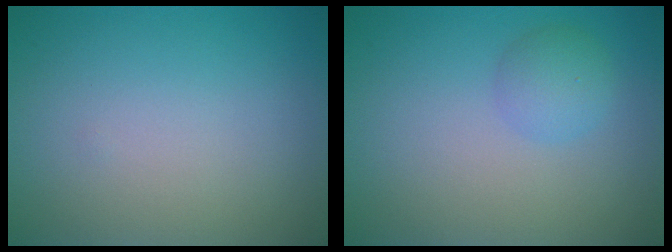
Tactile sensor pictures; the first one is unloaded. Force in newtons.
{"total": 2.0, "press": 2.0, "slide": 0.1}